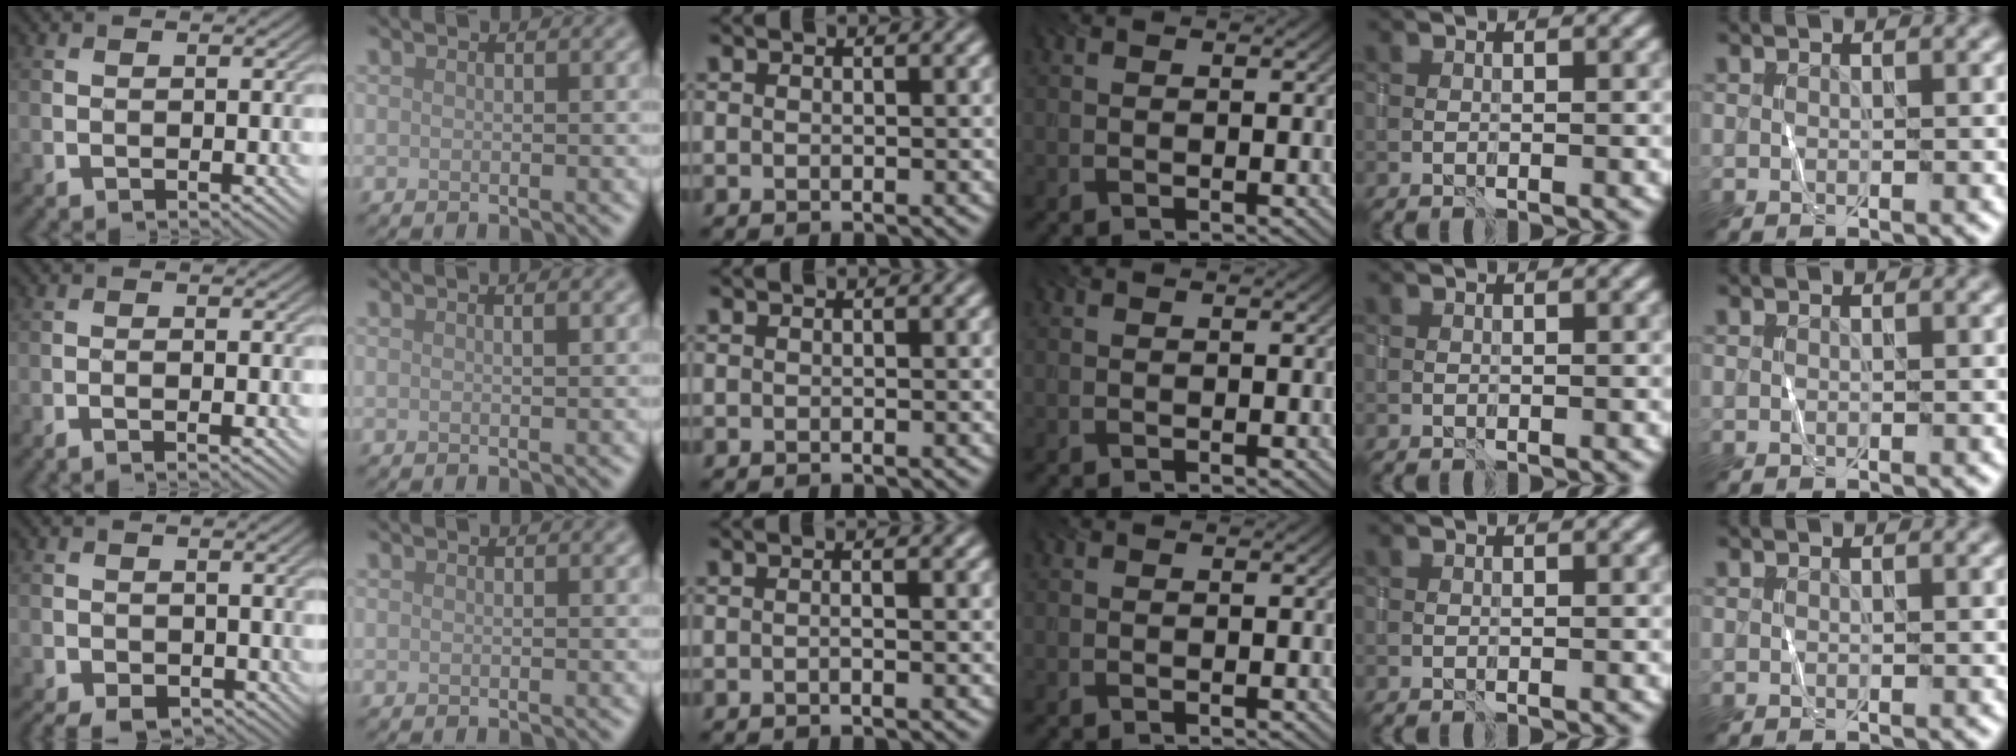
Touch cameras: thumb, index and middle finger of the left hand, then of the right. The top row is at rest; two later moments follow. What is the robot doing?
{"motion": "wrap", "object": "sponge"}